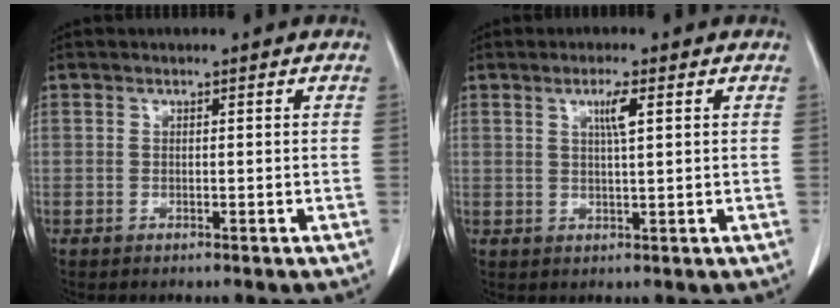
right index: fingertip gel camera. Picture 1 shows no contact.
{"total": 3.1, "force": [1.2, 0.0, 2.8], "torque": [-0.051, -0.001, 0.020]}